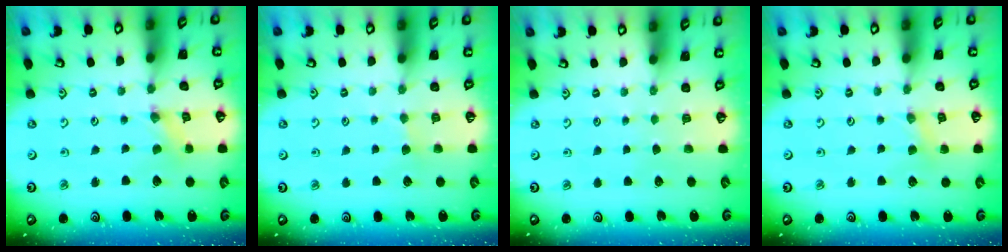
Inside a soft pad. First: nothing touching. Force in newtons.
{"total": 2.3, "press": 2.2, "slide": 0.4}
{"total": 0.0}
{"total": 2.5, "press": 2.5, "slide": 0.4}